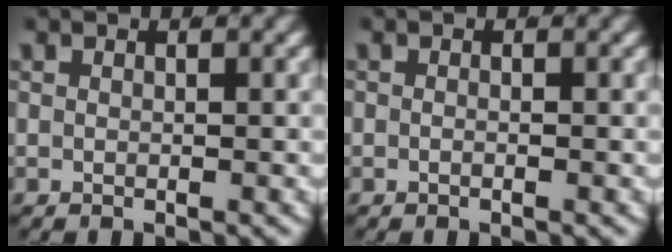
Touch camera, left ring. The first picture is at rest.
{"total": 0.5, "force": [-0.2, 0.3, 0.3], "torque": [-0.007, 0.001, -0.006]}